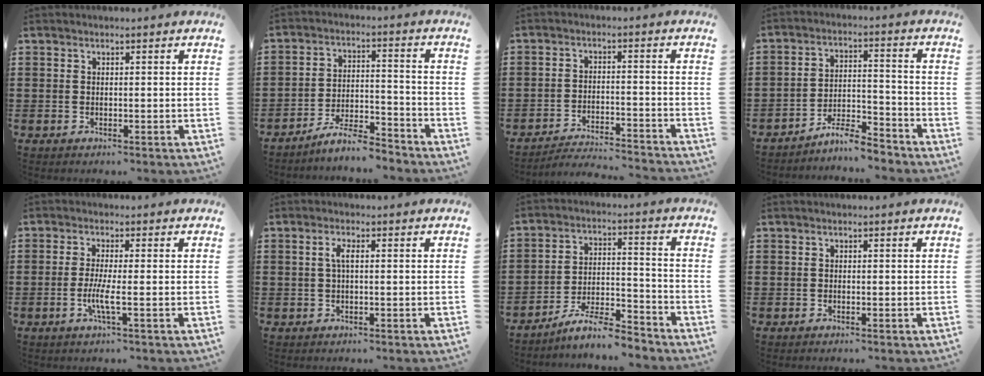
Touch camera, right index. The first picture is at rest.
{"total": 6.3, "force": [-5.7, 0.7, 2.6], "torque": [-0.054, 0.004, -0.110]}
{"total": 3.6, "force": [-3.5, -0.1, 0.7], "torque": [-0.017, 0.001, -0.076]}
{"total": 5.7, "force": [-5.4, 0.5, 1.7], "torque": [-0.037, 0.006, -0.107]}
{"total": 4.0, "force": [-1.0, 0.1, 3.8], "torque": [-0.074, -0.008, -0.022]}
{"total": 2.1, "force": [0.1, 0.5, 2.0], "torque": [-0.045, 0.000, -0.003]}
{"total": 7.2, "force": [-6.4, 0.9, 3.1], "torque": [-0.057, 0.008, -0.122]}
{"total": 0.0}